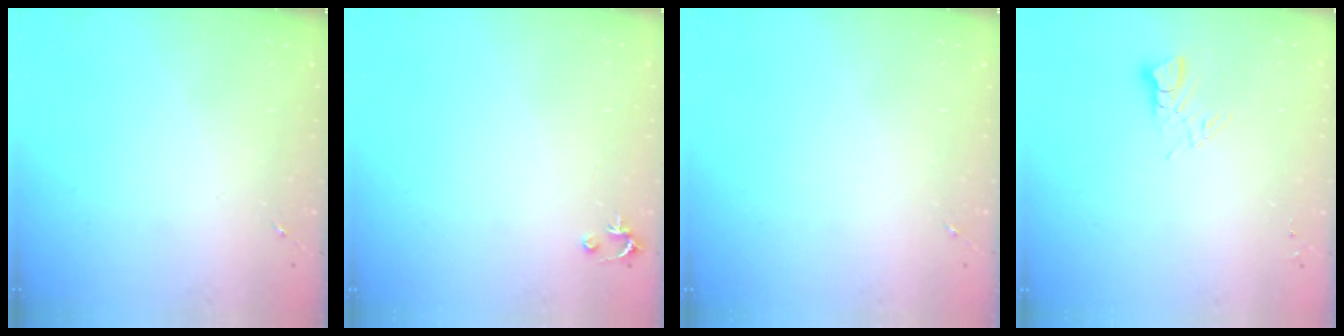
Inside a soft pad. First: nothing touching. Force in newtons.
{"total": 2.5, "press": 2.5, "slide": 0.2}
{"total": 0.0}
{"total": 3.8, "press": 3.8, "slide": 0.3}